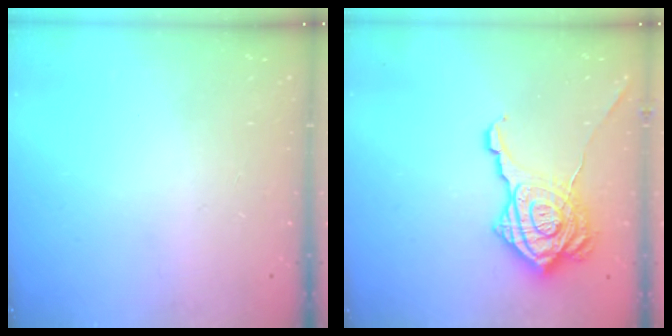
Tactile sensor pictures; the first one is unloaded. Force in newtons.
{"total": 22.9, "press": 22.9, "slide": 1.3}